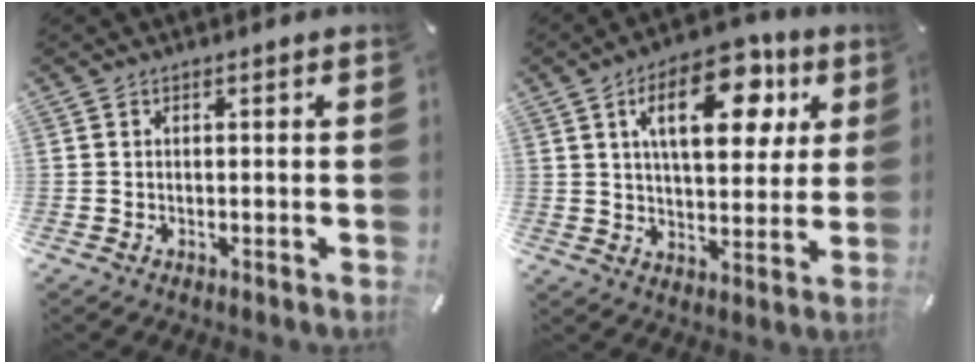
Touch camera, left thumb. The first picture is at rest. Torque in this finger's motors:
{"motor_torque": [2.04, 2.03, 1.44, -1.33, 0.49]}